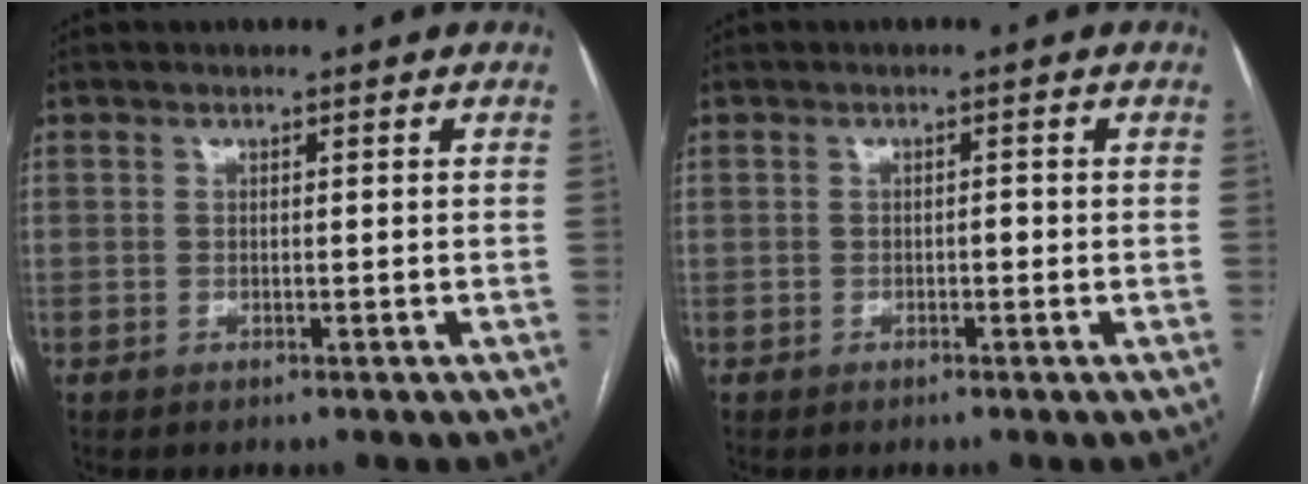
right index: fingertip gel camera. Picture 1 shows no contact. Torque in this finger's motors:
{"motor_torque": [0.10, 0.01, 0.06, 0.02]}